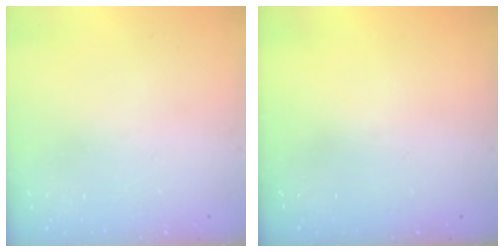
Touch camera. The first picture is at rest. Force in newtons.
{"total": 0.0}